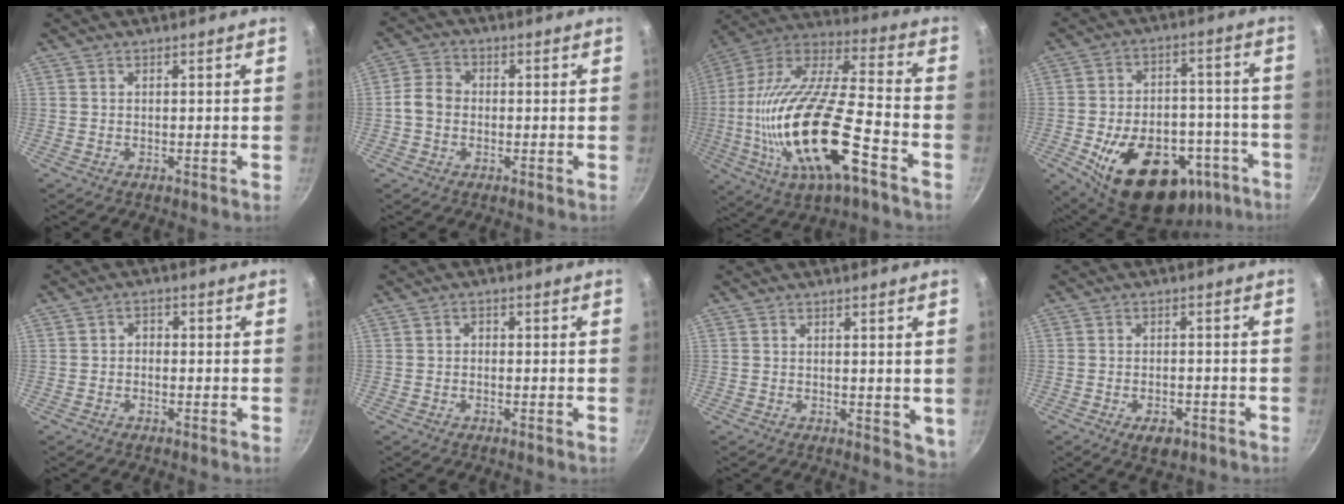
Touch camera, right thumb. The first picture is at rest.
{"total": 4.7, "force": [-0.7, 3.9, 2.6], "torque": [-0.037, 0.016, -0.025]}
{"total": 28.4, "force": [-8.8, 9.8, 25.1], "torque": [-0.466, 0.020, -0.168]}
{"total": 26.4, "force": [-12.5, 15.9, 17.0], "torque": [-0.209, 0.047, -0.159]}
{"total": 1.7, "force": [-0.6, 1.3, 0.9], "torque": [-0.011, 0.011, -0.013]}
{"total": 1.2, "force": [-0.4, 0.9, 0.6], "torque": [-0.008, 0.006, -0.008]}
{"total": 3.9, "force": [1.4, 2.1, 2.9], "torque": [-0.026, -0.013, 0.021]}
{"total": 4.6, "force": [-2.5, 2.4, 3.1], "torque": [-0.041, 0.011, -0.033]}